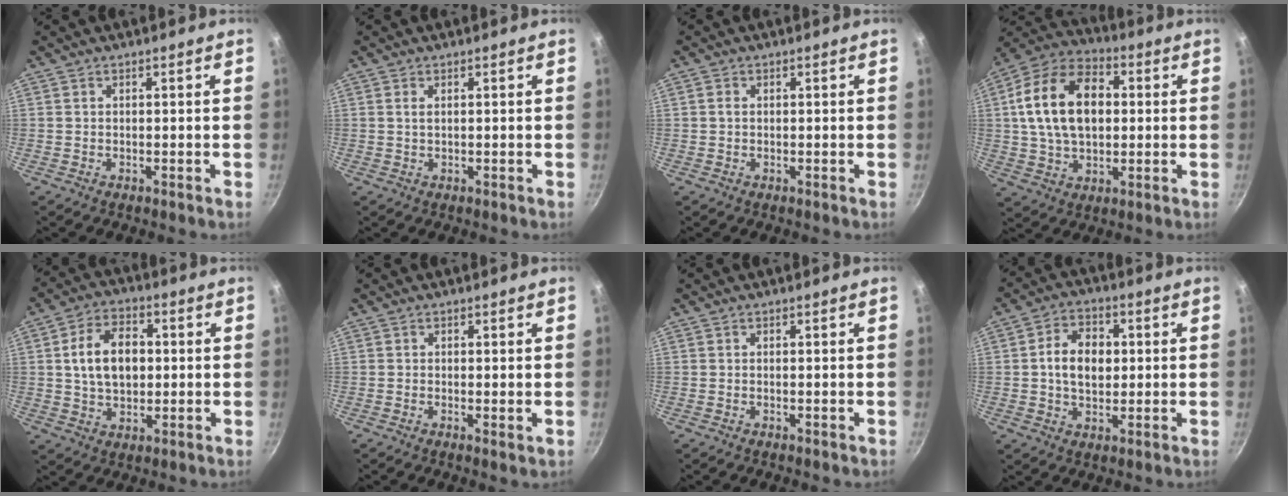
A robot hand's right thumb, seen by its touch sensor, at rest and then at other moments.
{"total": 1.2, "force": [0.3, 0.5, 1.0], "torque": [-0.018, 0.001, 0.005]}
{"total": 0.9, "force": [0.1, 0.8, 0.5], "torque": [-0.008, 0.004, 0.001]}
{"total": 18.6, "force": [2.5, 12.2, 13.8], "torque": [-0.220, 0.023, 0.032]}
{"total": 11.5, "force": [1.2, 7.7, 8.4], "torque": [-0.124, 0.014, 0.016]}
{"total": 0.9, "force": [0.0, 0.2, 0.9], "torque": [-0.016, -0.007, -0.004]}
{"total": 0.0}
{"total": 9.1, "force": [0.8, 6.4, 6.3], "torque": [-0.088, 0.011, 0.005]}